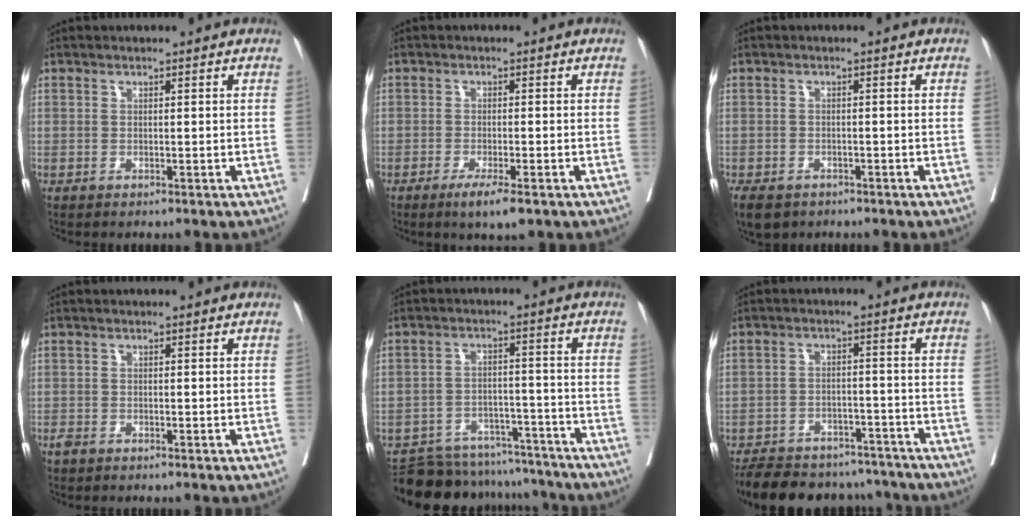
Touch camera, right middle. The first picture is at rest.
{"total": 4.1, "force": [-2.5, 0.5, 3.2], "torque": [-0.053, -0.009, -0.040]}
{"total": 9.6, "force": [-6.1, 6.3, 4.0], "torque": [-0.103, -0.020, -0.083]}
{"total": 1.0, "force": [-0.8, 0.4, 0.4], "torque": [-0.016, -0.003, -0.015]}
{"total": 15.1, "force": [-14.2, 4.7, 2.4], "torque": [-0.036, 0.021, -0.194]}
{"total": 16.7, "force": [-14.8, 5.8, 5.1], "torque": [-0.112, 0.005, -0.206]}